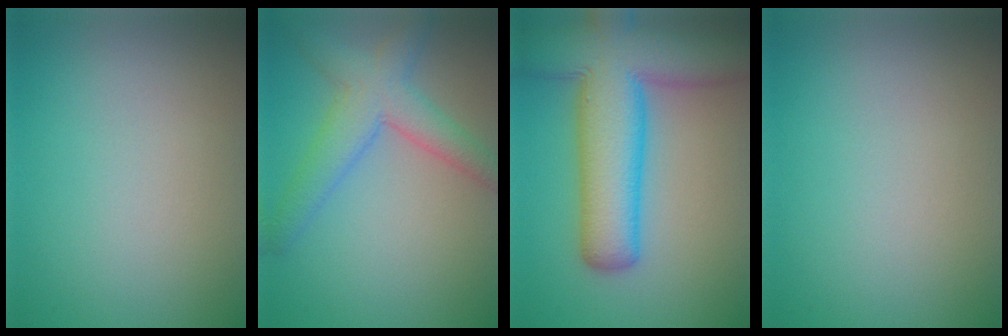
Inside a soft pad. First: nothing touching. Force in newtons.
{"total": 5.0, "press": 5.0, "slide": 0.2}
{"total": 11.0, "press": 11.0, "slide": 0.5}
{"total": 0.0}